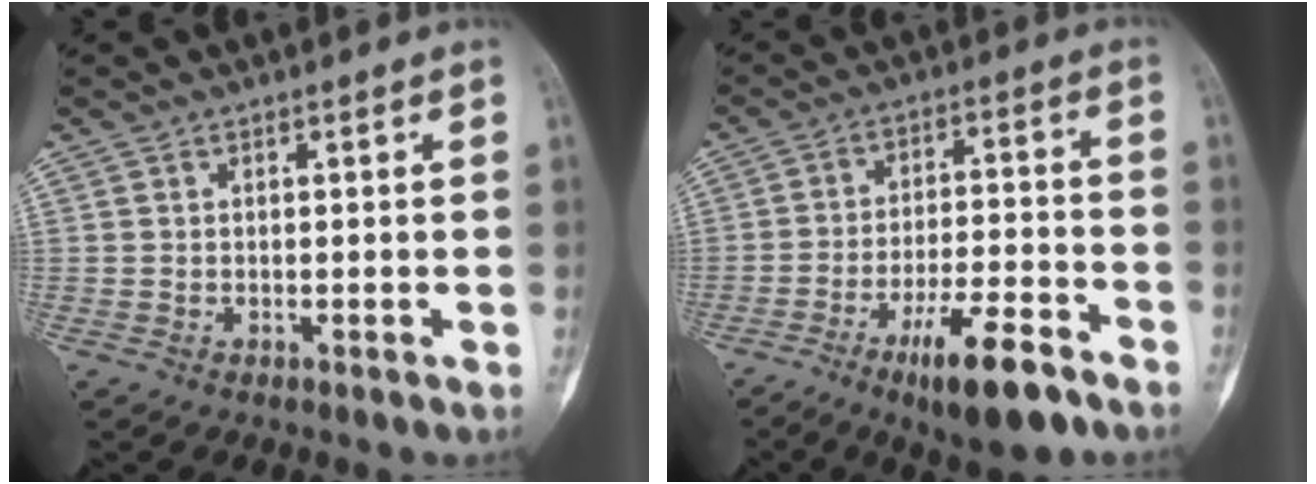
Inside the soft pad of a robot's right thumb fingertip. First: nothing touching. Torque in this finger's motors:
{"motor_torque": [3.64, 0.68, 1.66, -1.12, 0.22]}